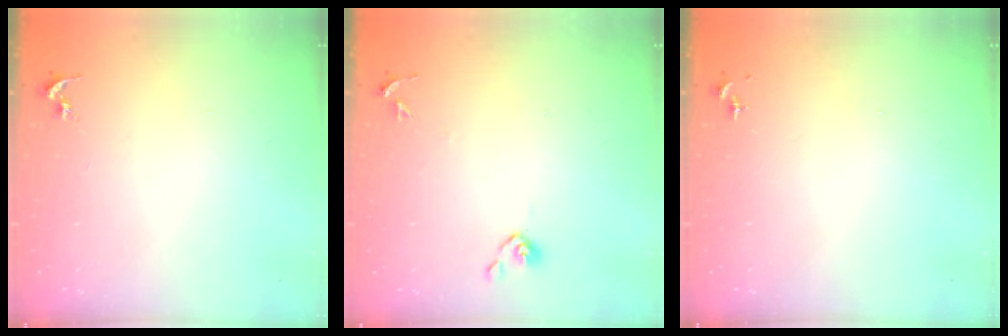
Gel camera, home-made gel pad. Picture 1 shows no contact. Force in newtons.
{"total": 5.9, "press": 5.9, "slide": 0.5}
{"total": 0.0}